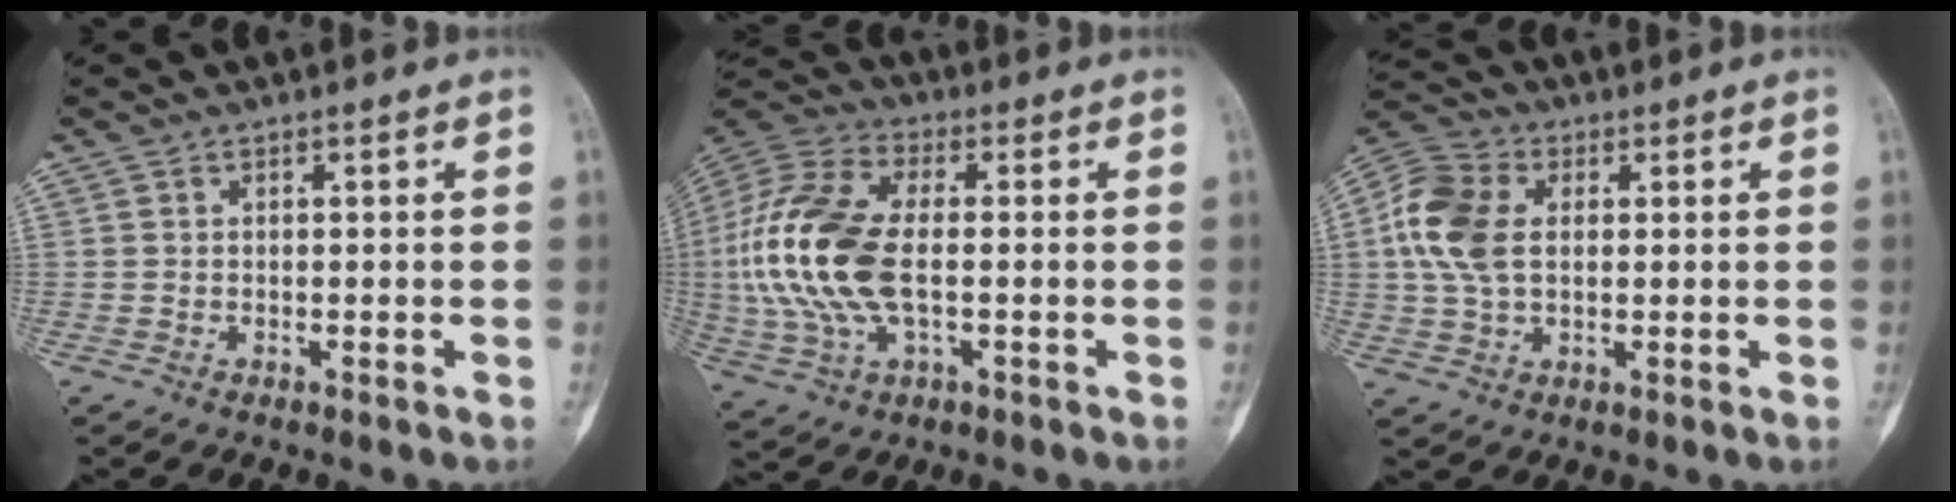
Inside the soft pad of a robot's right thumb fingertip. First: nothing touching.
{"total": 18.8, "force": [-0.7, 9.3, 16.3], "torque": [-0.372, 0.015, -0.013]}
{"total": 10.9, "force": [1.7, 7.3, 8.0], "torque": [-0.170, 0.017, 0.025]}